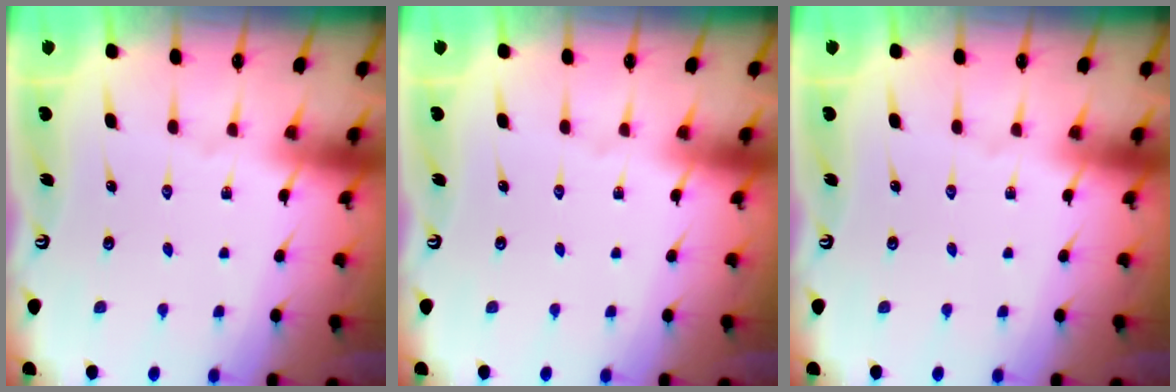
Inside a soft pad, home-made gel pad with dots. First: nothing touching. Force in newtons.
{"total": 0.0}
{"total": 0.0}